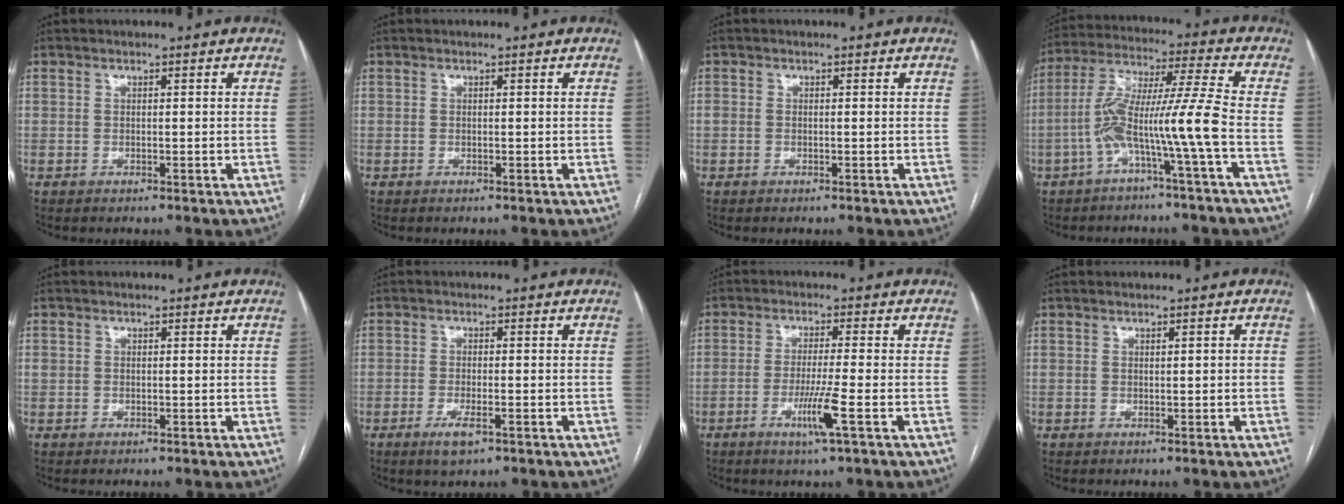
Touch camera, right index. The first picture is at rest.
{"total": 0.0}
{"total": 0.7, "force": [-0.1, 0.5, 0.5], "torque": [-0.010, 0.005, 0.000]}
{"total": 11.1, "force": [-3.9, -1.6, 10.3], "torque": [-0.206, 0.024, -0.076]}
{"total": 0.9, "force": [0.1, 0.8, 0.4], "torque": [-0.008, 0.011, 0.006]}
{"total": 3.6, "force": [-2.0, 0.8, 2.9], "torque": [-0.057, -0.005, -0.032]}
{"total": 5.8, "force": [-2.3, -0.9, 5.2], "torque": [-0.100, -0.015, -0.045]}
{"total": 0.6, "force": [0.0, 0.0, 0.6], "torque": [-0.012, 0.000, 0.002]}